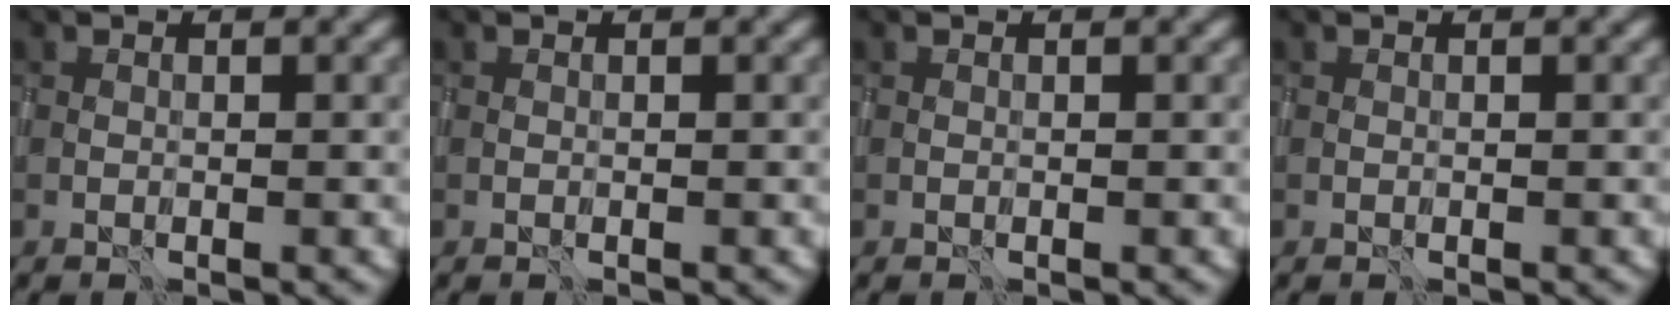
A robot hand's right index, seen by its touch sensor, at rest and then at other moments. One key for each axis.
{"total": 0.0}
{"total": 0.0}
{"total": 0.0}